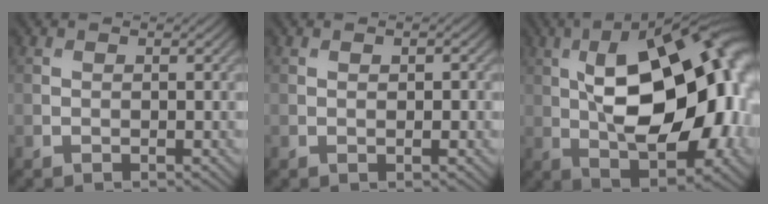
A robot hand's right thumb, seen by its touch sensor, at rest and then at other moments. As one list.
[{"total": 1.2, "force": [0.1, 0.4, 1.2], "torque": [-0.018, -0.001, 0.003]}, {"total": 20.2, "force": [1.0, 9.7, 17.7], "torque": [-0.257, 0.026, -0.002]}]